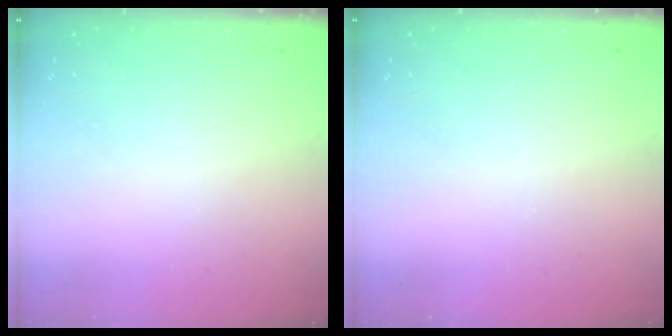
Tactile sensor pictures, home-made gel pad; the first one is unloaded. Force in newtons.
{"total": 0.0}